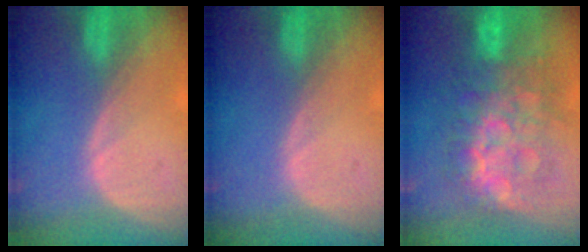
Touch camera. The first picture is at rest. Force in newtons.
{"total": 0.0}
{"total": 12.5, "press": 12.4, "slide": 1.2}